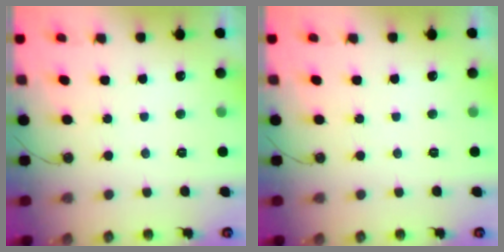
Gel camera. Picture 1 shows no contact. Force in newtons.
{"total": 0.0}